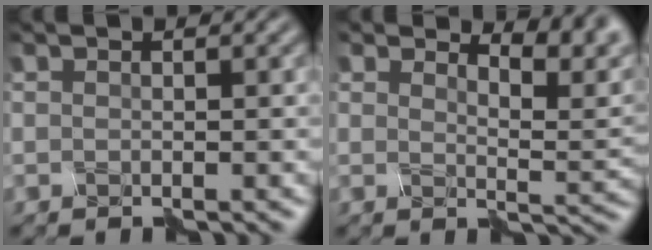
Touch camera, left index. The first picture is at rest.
{"total": 4.5, "force": [3.7, 1.4, 2.2], "torque": [-0.034, 0.000, 0.047]}